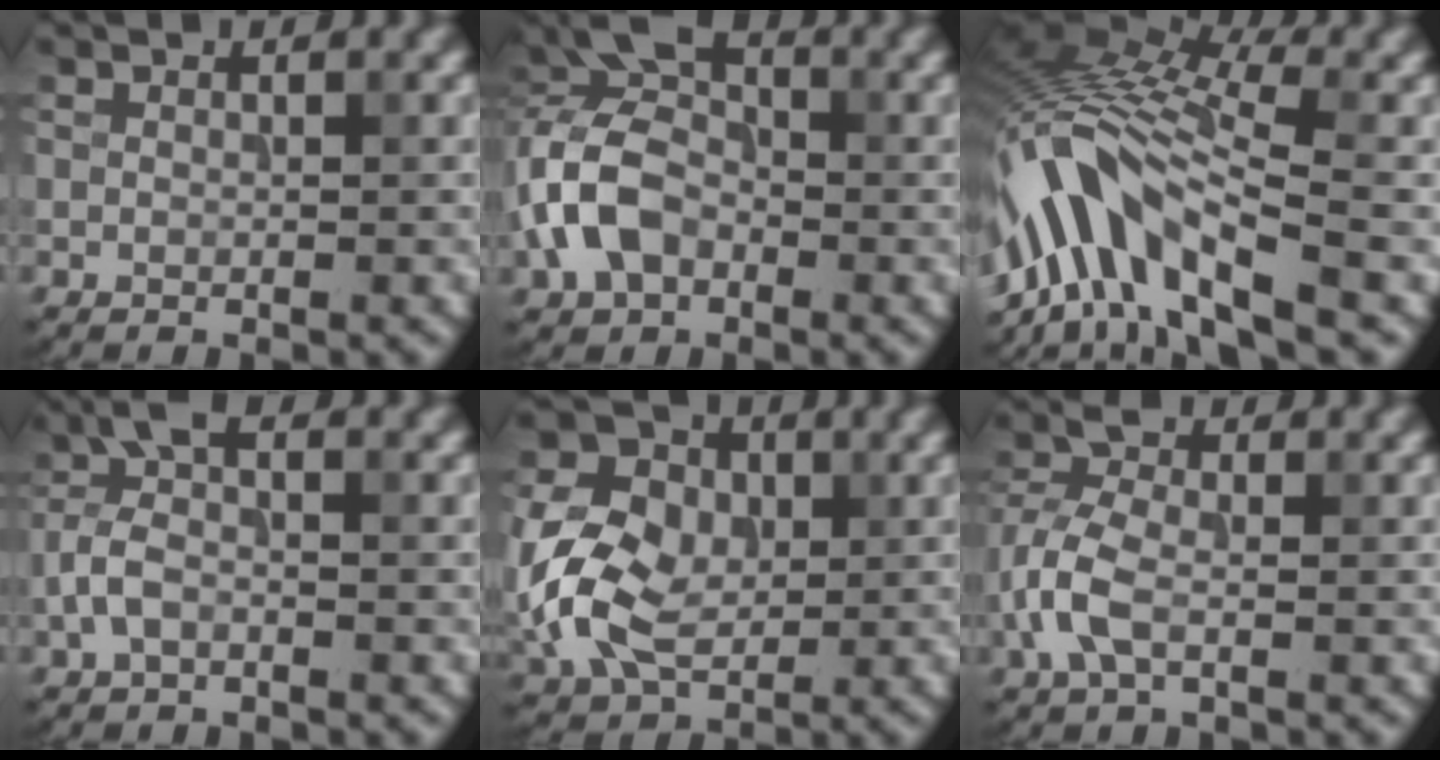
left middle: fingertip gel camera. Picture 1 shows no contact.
{"total": 7.0, "force": [-1.8, 4.8, 4.8], "torque": [-0.097, 0.018, -0.049]}
{"total": 10.6, "force": [-3.9, 3.5, 9.2], "torque": [-0.170, 0.026, -0.081]}
{"total": 3.1, "force": [-0.9, 1.4, 2.6], "torque": [-0.060, 0.013, -0.029]}
{"total": 8.0, "force": [-0.5, 6.0, 5.3], "torque": [-0.123, 0.010, -0.020]}
{"total": 4.3, "force": [-1.4, 2.3, 3.4], "torque": [-0.090, 0.005, -0.037]}